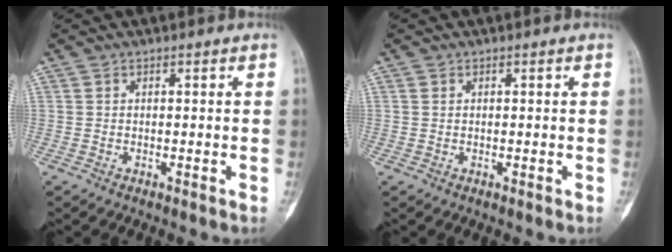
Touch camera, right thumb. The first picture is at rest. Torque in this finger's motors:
{"motor_torque": [-0.32, -0.10, 0.20, 0.11, -0.03]}